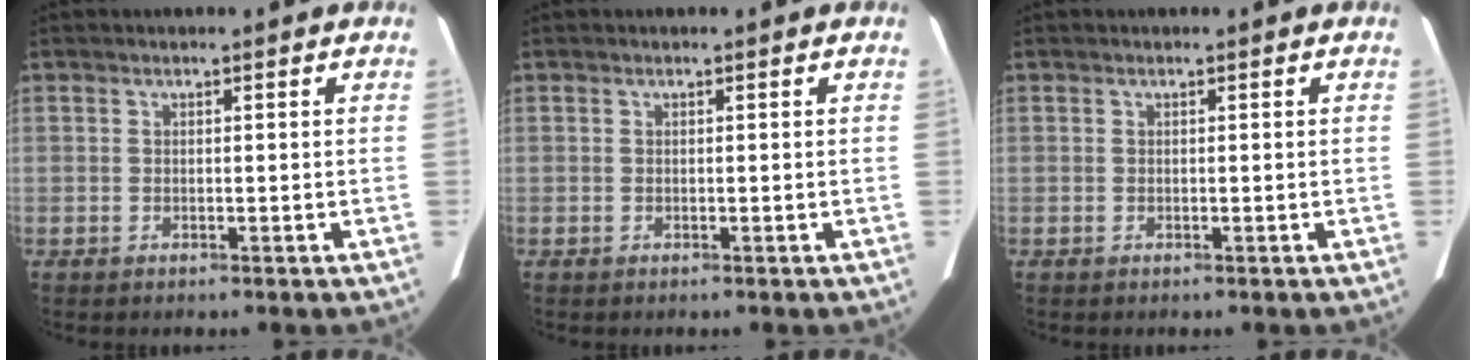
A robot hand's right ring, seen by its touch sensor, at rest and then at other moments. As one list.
[{"total": 0.0}, {"total": 0.0}]